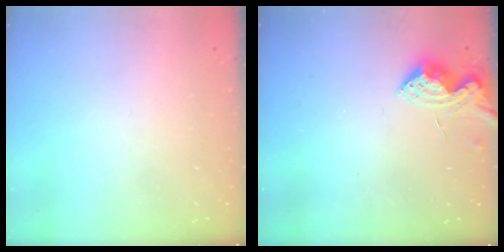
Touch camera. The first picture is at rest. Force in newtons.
{"total": 7.3, "press": 7.2, "slide": 0.7}